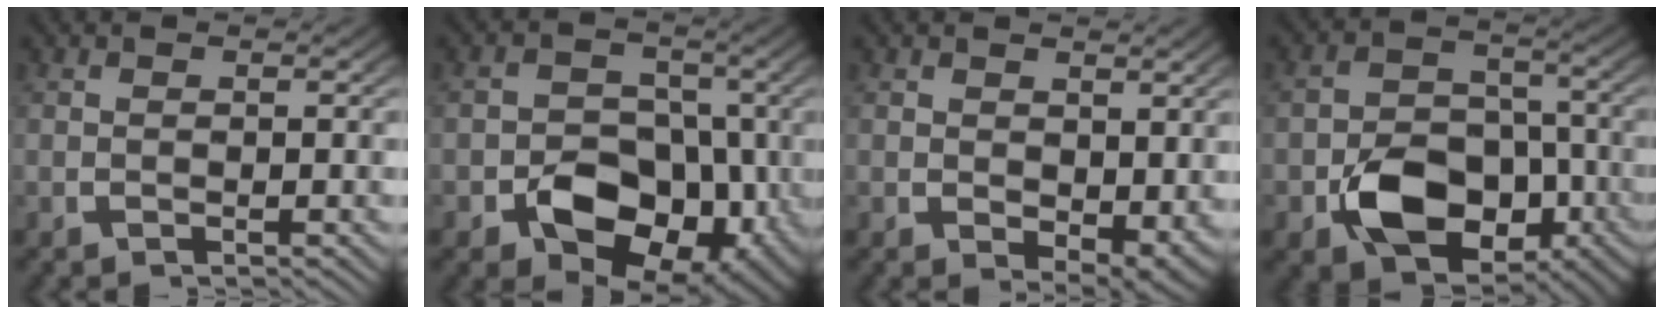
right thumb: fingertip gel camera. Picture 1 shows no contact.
{"total": 11.4, "force": [-2.7, 8.5, 7.1], "torque": [-0.110, -0.037, -0.036]}
{"total": 3.4, "force": [0.2, 2.2, 2.7], "torque": [-0.035, -0.024, 0.018]}
{"total": 11.1, "force": [-3.9, 7.7, 6.9], "torque": [-0.126, -0.044, -0.049]}